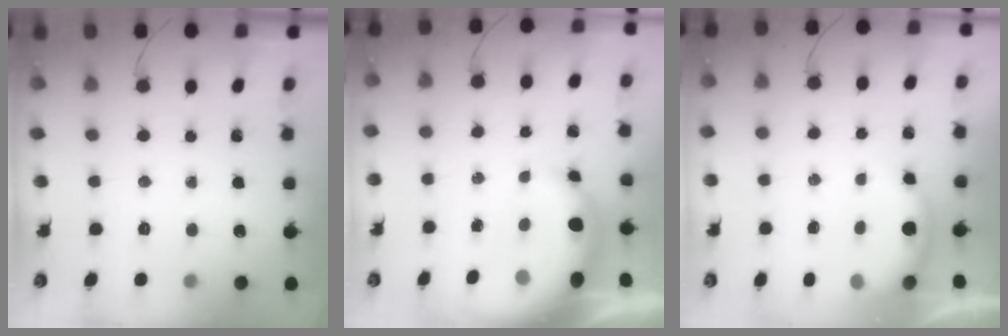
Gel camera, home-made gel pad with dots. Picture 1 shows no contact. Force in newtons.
{"total": 8.2, "press": 8.0, "slide": 1.5}
{"total": 6.0, "press": 6.0, "slide": 0.1}